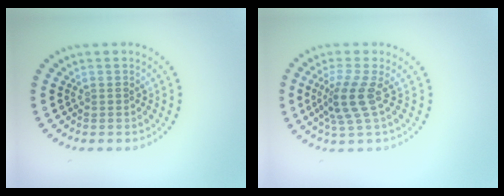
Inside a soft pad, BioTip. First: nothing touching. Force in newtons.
{"total": 3.3, "press": 2.5, "slide": 2.1}